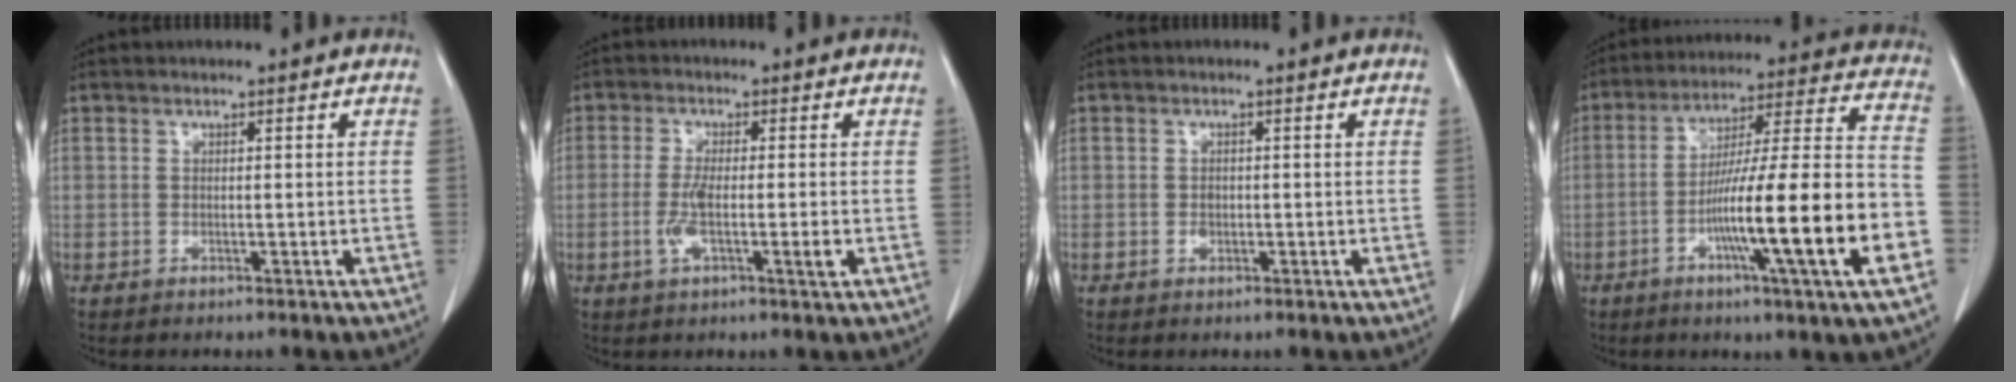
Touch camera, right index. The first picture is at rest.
{"total": 5.4, "force": [-1.3, 0.6, 5.2], "torque": [-0.101, -0.005, -0.021]}
{"total": 1.2, "force": [-0.2, 0.9, 0.8], "torque": [-0.012, 0.003, 0.001]}
{"total": 21.1, "force": [-6.8, 0.0, 19.9], "torque": [-0.291, -0.001, -0.111]}